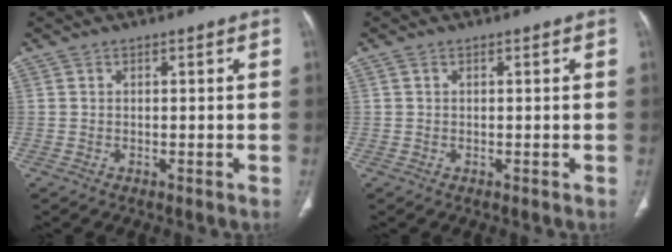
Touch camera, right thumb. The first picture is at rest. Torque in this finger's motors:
{"motor_torque": [-0.58, -0.06, -0.04, -0.12, -0.01]}